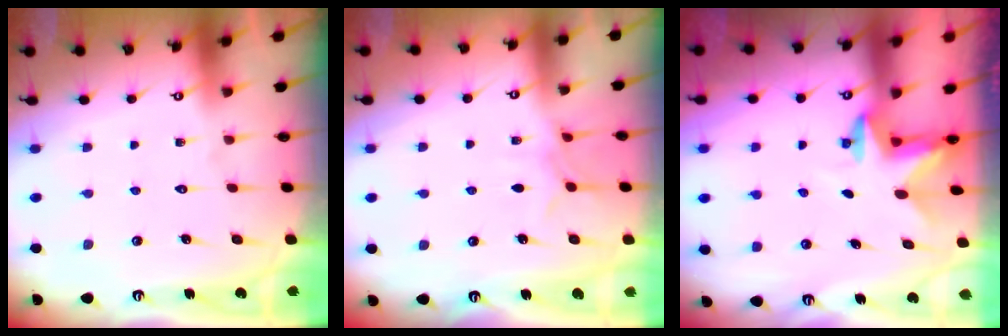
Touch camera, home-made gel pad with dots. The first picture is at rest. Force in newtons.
{"total": 5.9, "press": 5.9, "slide": 0.7}
{"total": 2.6, "press": 2.5, "slide": 0.4}